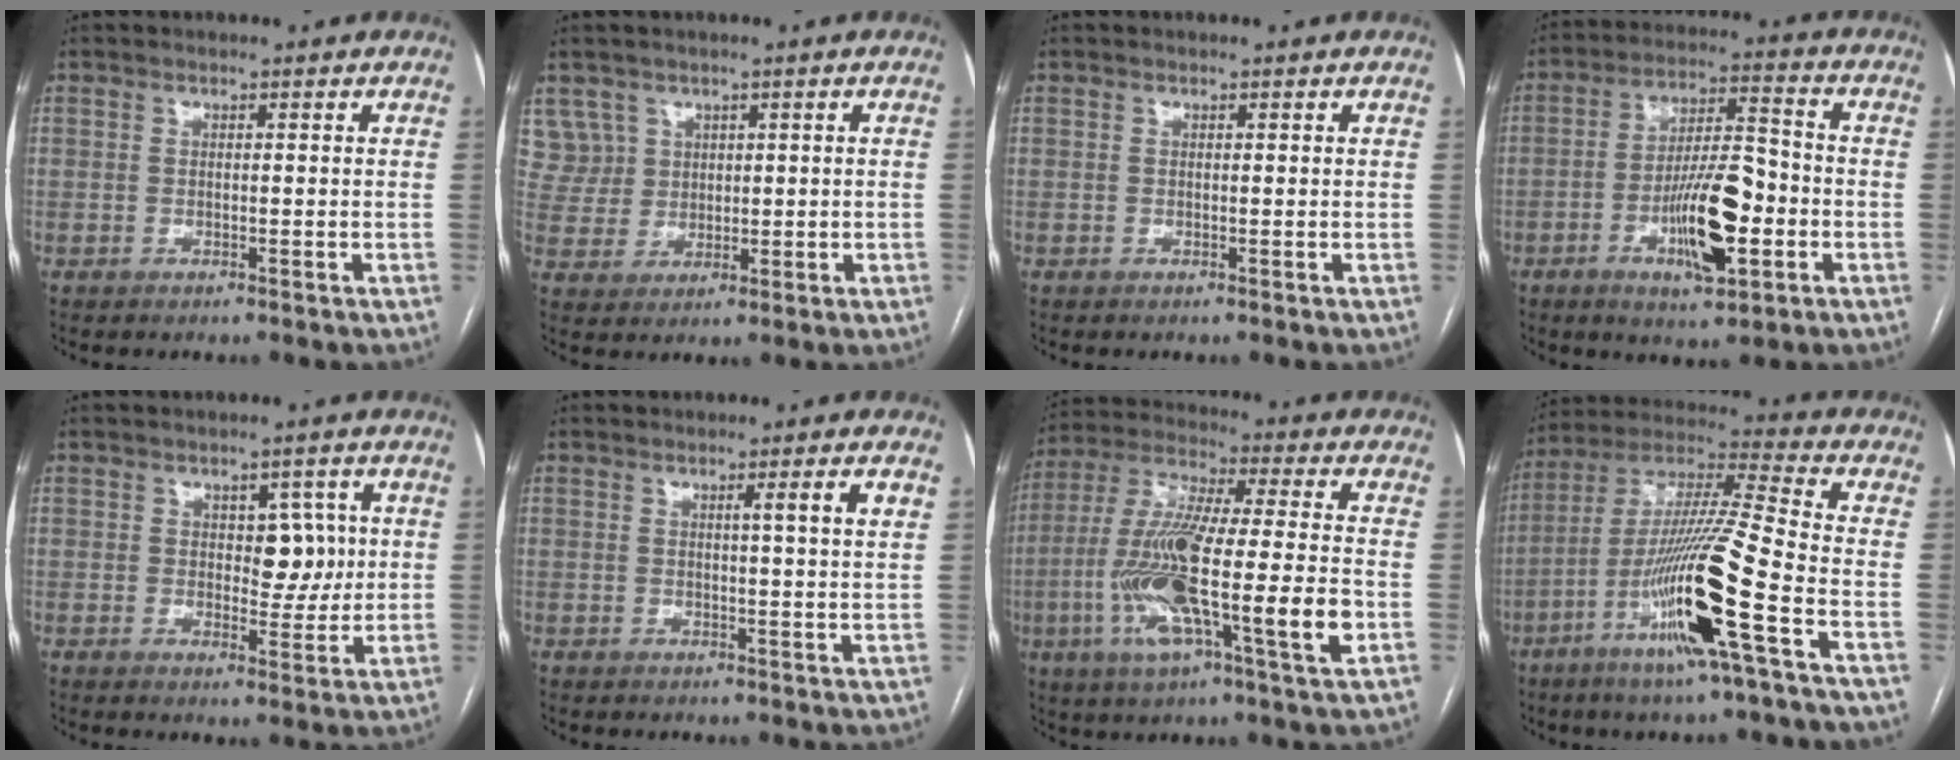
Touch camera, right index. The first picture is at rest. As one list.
[{"total": 5.9, "force": [3.0, 5.1, -0.2], "torque": [0.007, 0.017, 0.070]}, {"total": 0.0}, {"total": 12.4, "force": [-3.9, 3.1, 11.3], "torque": [-0.205, 0.005, -0.061]}, {"total": 5.2, "force": [1.0, 3.0, 4.2], "torque": [-0.048, 0.006, 0.018]}, {"total": 3.7, "force": [1.4, -0.5, 3.3], "torque": [-0.049, -0.004, 0.020]}, {"total": 19.6, "force": [-4.8, 1.6, 18.9], "torque": [-0.361, -0.012, -0.086]}, {"total": 18.2, "force": [-7.0, -0.8, 16.7], "torque": [-0.336, -0.017, -0.135]}]